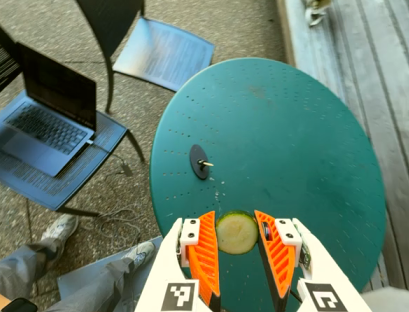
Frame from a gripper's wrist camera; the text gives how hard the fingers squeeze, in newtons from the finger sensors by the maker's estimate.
{"total": 11.8, "left": 12.0, "right": 11.6}